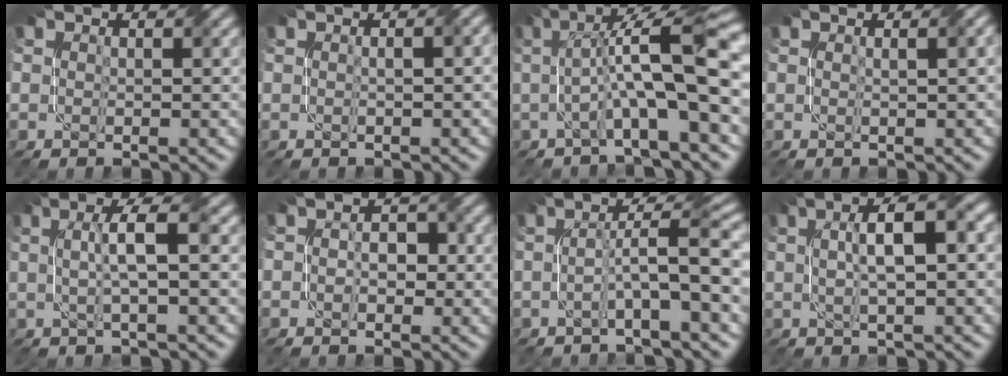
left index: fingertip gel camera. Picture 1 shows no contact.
{"total": 2.3, "force": [0.6, 1.0, 2.0], "torque": [-0.013, 0.011, -0.006]}
{"total": 10.4, "force": [0.1, 2.1, 10.2], "torque": [-0.162, 0.027, -0.004]}
{"total": 2.1, "force": [0.7, 0.8, 1.9], "torque": [-0.015, 0.007, -0.001]}
{"total": 3.9, "force": [0.3, 0.6, 3.8], "torque": [-0.069, 0.009, 0.007]}
{"total": 2.1, "force": [-0.4, 1.5, 1.5], "torque": [-0.008, 0.006, -0.012]}
{"total": 5.3, "force": [-0.9, 0.5, 5.3], "torque": [-0.092, 0.023, -0.021]}
{"total": 5.6, "force": [1.0, 1.4, 5.4], "torque": [-0.080, 0.021, 0.016]}